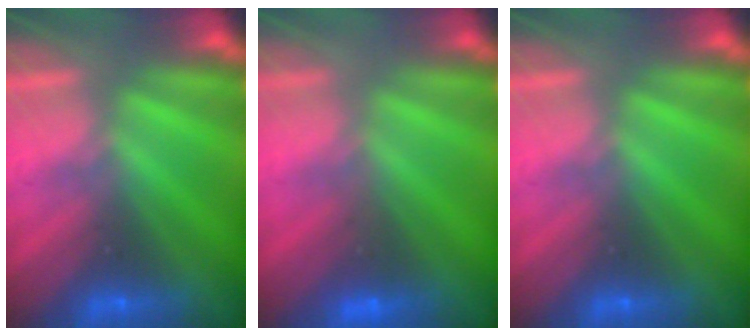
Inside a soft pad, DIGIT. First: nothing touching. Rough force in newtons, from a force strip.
{"total": 2.9}
{"total": 0.0}